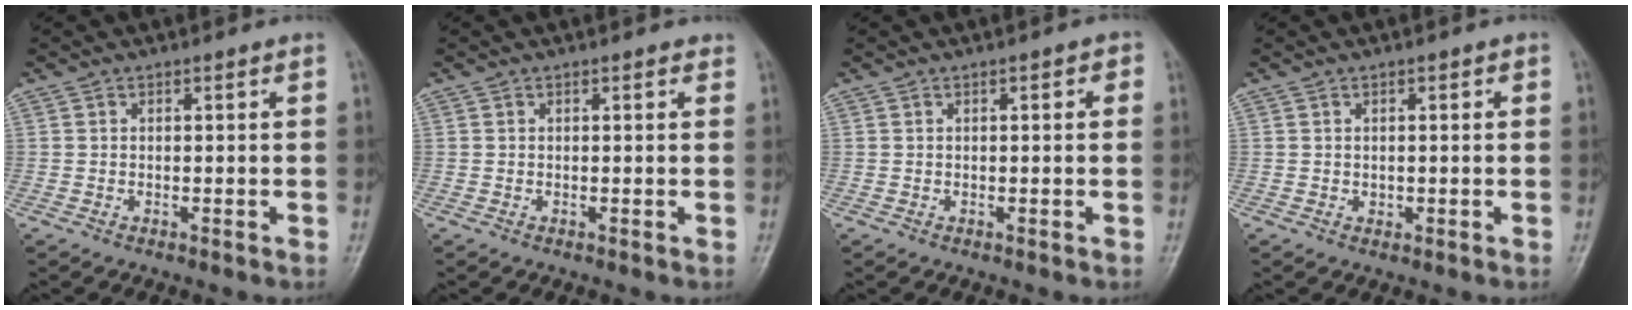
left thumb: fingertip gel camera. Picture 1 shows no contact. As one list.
[{"total": 0.7, "force": [0.5, 0.4, 0.2], "torque": [0.000, -0.001, 0.002]}, {"total": 1.4, "force": [0.3, 0.6, 1.2], "torque": [-0.012, 0.003, 0.001]}, {"total": 1.1, "force": [0.1, 1.0, 0.6], "torque": [0.000, 0.000, 0.003]}]